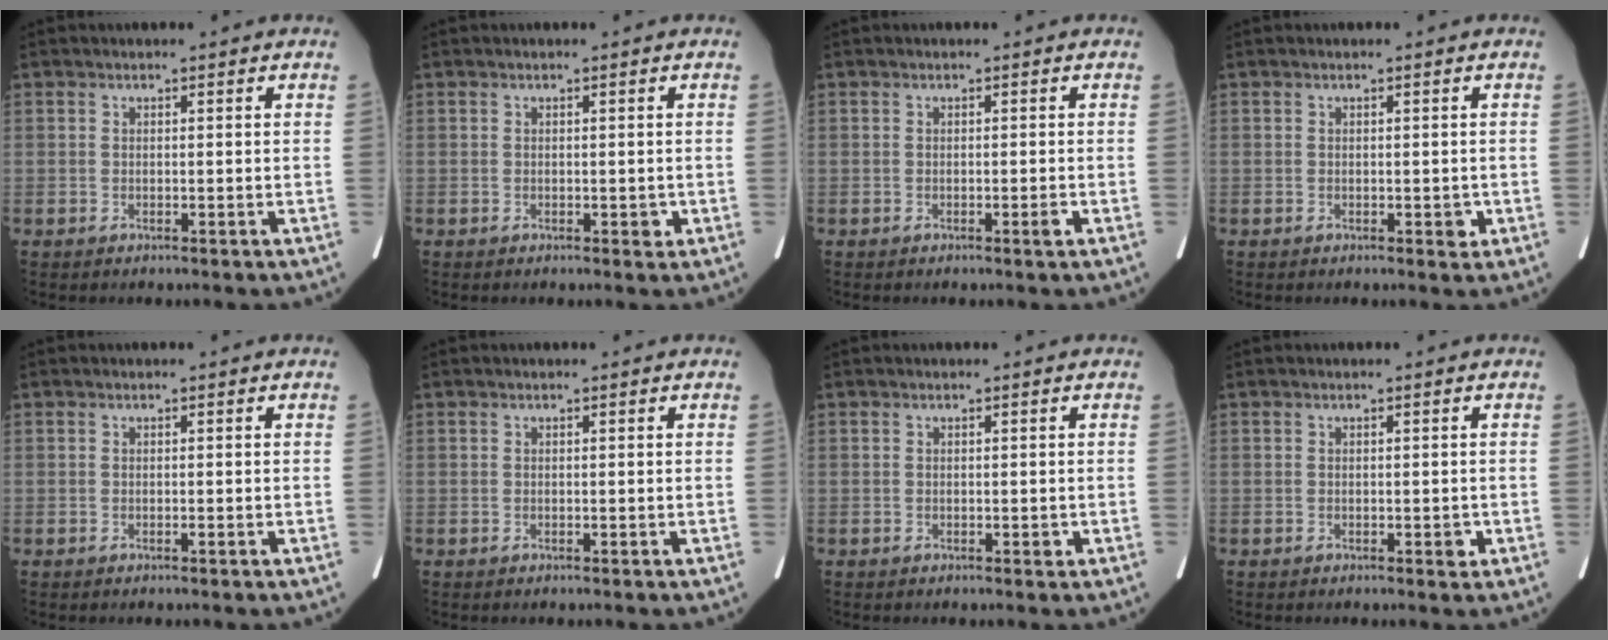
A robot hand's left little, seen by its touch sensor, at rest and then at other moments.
{"total": 1.0, "force": [-0.2, 0.7, 0.7], "torque": [-0.007, 0.000, -0.001]}
{"total": 0.9, "force": [-0.5, -0.1, 0.7], "torque": [-0.012, -0.001, -0.005]}
{"total": 1.3, "force": [-0.3, 0.8, 0.9], "torque": [-0.009, -0.001, -0.001]}
{"total": 0.0}
{"total": 0.0}
{"total": 0.6, "force": [-0.1, 0.4, 0.4], "torque": [-0.003, 0.000, -0.002]}
{"total": 1.0, "force": [-0.3, 0.6, 0.8], "torque": [-0.009, 0.000, -0.002]}